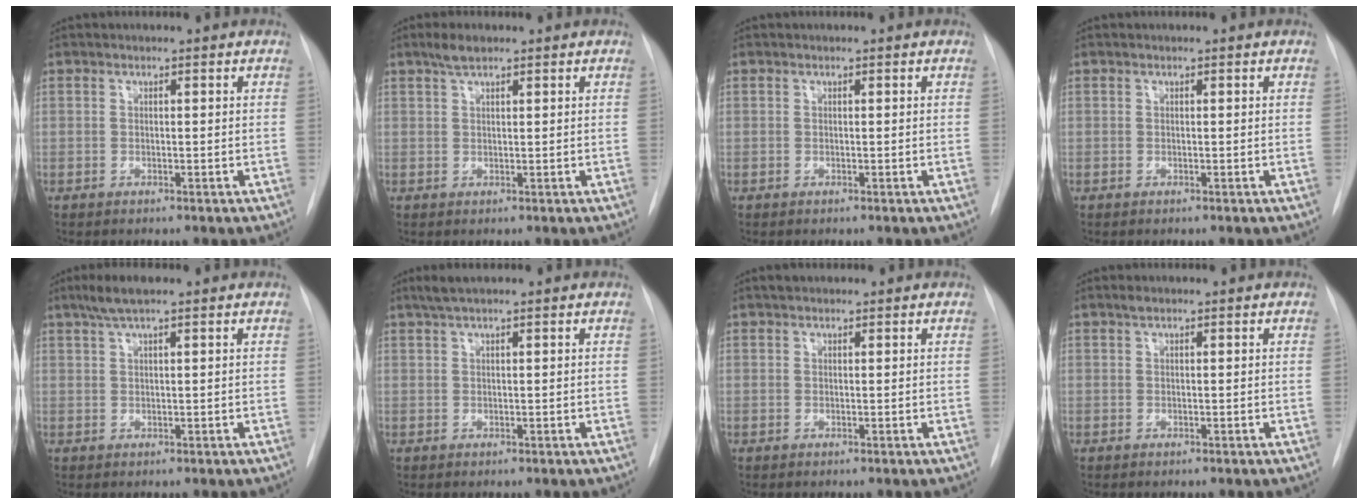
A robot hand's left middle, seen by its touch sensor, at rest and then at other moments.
{"total": 2.7, "force": [2.0, 0.7, 1.7], "torque": [-0.036, 0.008, 0.038]}
{"total": 0.0}
{"total": 0.0}
{"total": 3.6, "force": [2.5, 0.2, 2.6], "torque": [-0.059, 0.012, 0.048]}
{"total": 2.3, "force": [1.7, 0.0, 1.6], "torque": [-0.037, 0.014, 0.034]}
{"total": 1.1, "force": [0.9, 0.5, 0.4], "torque": [-0.011, 0.013, 0.016]}
{"total": 0.6, "force": [0.5, 0.2, 0.4], "torque": [-0.010, 0.008, 0.009]}